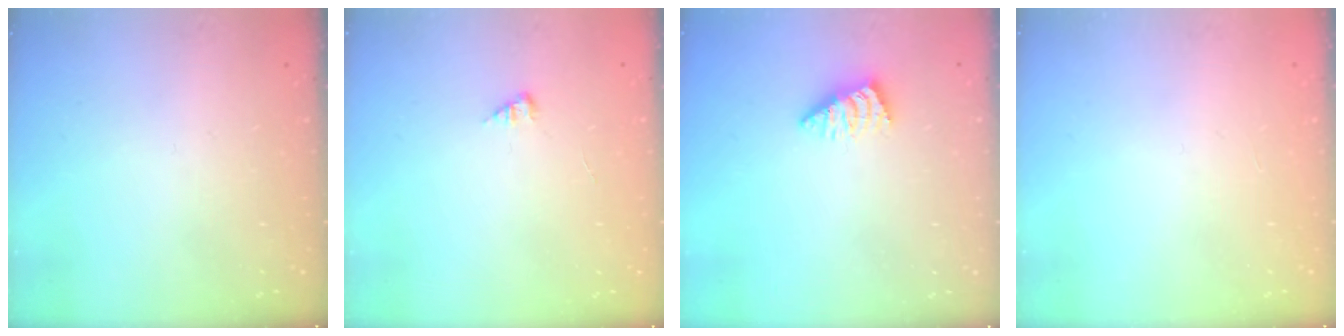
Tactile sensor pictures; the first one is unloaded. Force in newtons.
{"total": 0.0}
{"total": 2.4, "press": 2.3, "slide": 0.5}
{"total": 0.0}